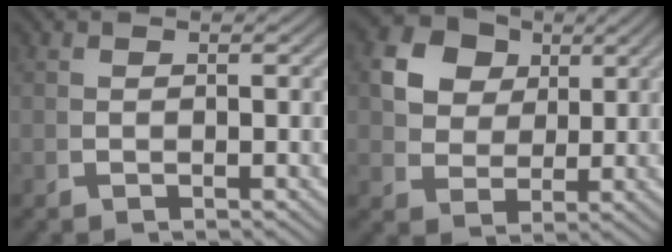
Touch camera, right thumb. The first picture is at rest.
{"total": 10.2, "force": [3.2, 8.2, 5.1], "torque": [-0.116, -0.012, 0.055]}